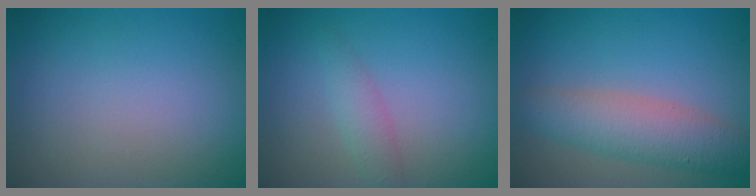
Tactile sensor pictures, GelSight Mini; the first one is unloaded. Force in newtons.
{"total": 1.7, "press": 1.7, "slide": 0.1}
{"total": 4.9, "press": 4.9, "slide": 0.2}